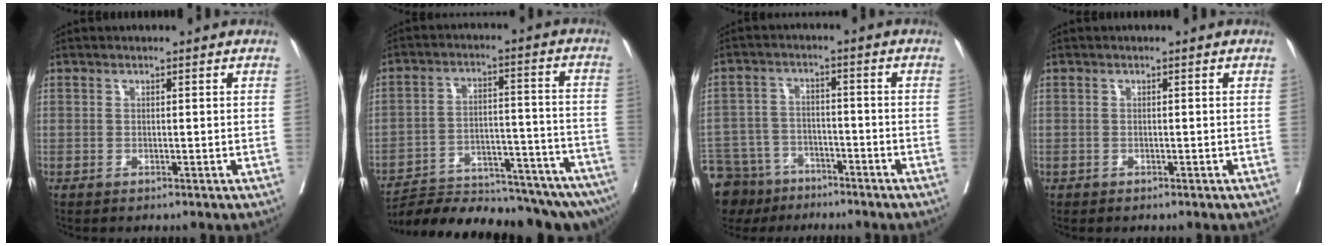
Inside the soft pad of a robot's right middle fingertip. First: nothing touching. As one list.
[{"total": 23.3, "force": [-21.1, 1.7, 9.9], "torque": [-0.098, 0.001, -0.299]}, {"total": 13.4, "force": [-10.3, 7.6, 3.7], "torque": [-0.091, 0.006, -0.161]}, {"total": 0.0}]